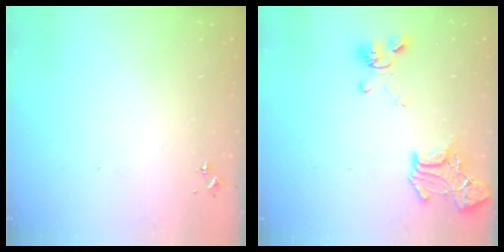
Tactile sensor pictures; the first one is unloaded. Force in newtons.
{"total": 18.5, "press": 18.4, "slide": 1.6}